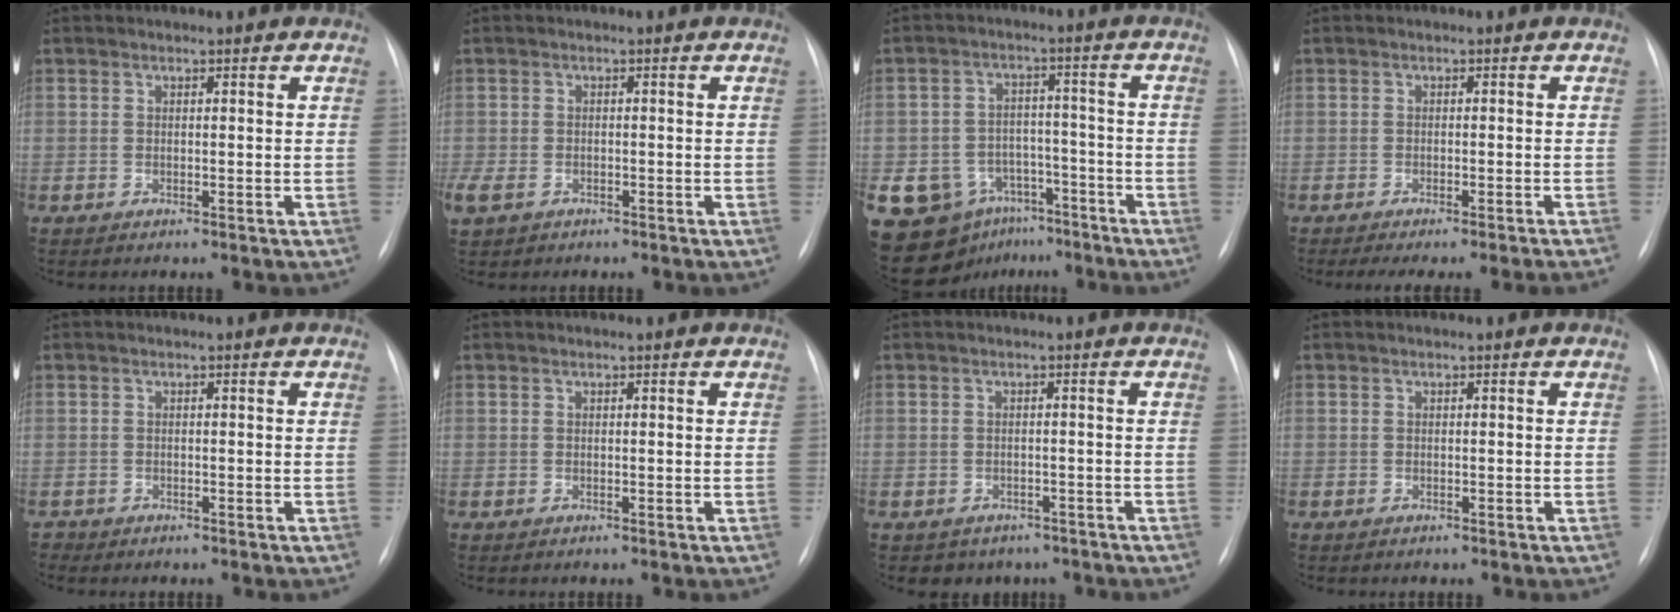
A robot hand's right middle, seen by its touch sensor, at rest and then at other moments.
{"total": 4.0, "force": [-2.3, 2.6, 2.1], "torque": [-0.043, -0.007, -0.036]}
{"total": 14.1, "force": [-7.9, 10.6, 4.9], "torque": [-0.096, 0.038, -0.111]}
{"total": 8.3, "force": [-7.3, -1.0, 3.7], "torque": [-0.024, -0.018, -0.093]}
{"total": 0.7, "force": [-0.6, 0.3, -0.2], "torque": [0.007, 0.000, -0.011]}
{"total": 0.0}
{"total": 4.7, "force": [-3.6, 3.0, 0.4], "torque": [-0.001, 0.014, -0.040]}
{"total": 0.0}